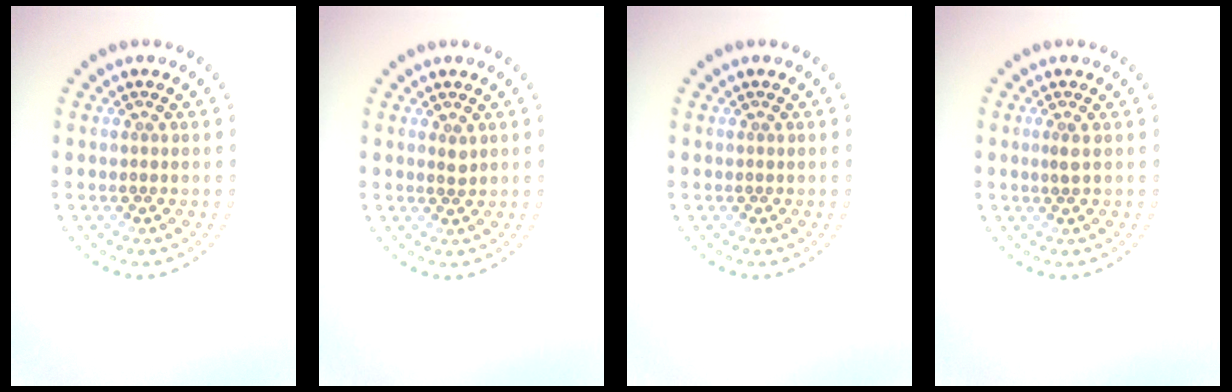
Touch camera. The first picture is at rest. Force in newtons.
{"total": 0.7, "press": 0.6, "slide": 0.4}
{"total": 0.0}
{"total": 0.9, "press": 0.6, "slide": 0.7}